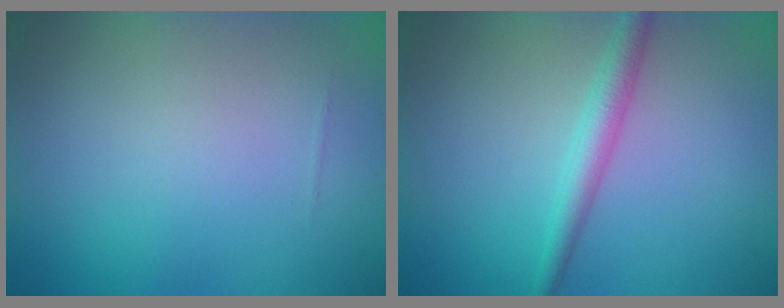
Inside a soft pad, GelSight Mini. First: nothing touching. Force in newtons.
{"total": 2.6, "press": 2.6, "slide": 0.0}